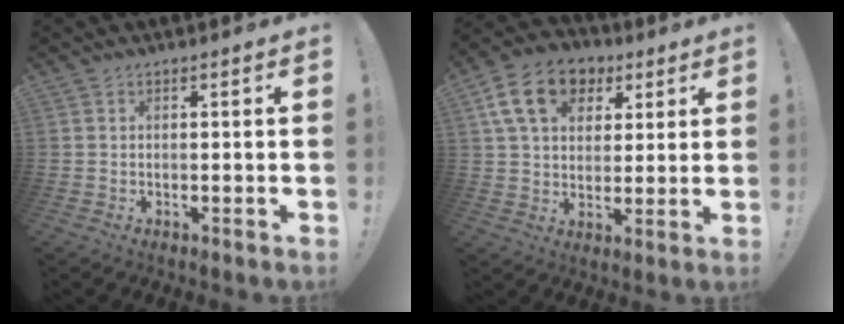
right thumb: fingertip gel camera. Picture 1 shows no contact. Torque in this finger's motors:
{"motor_torque": [1.25, 1.90, 1.29, 0.32, 0.44]}